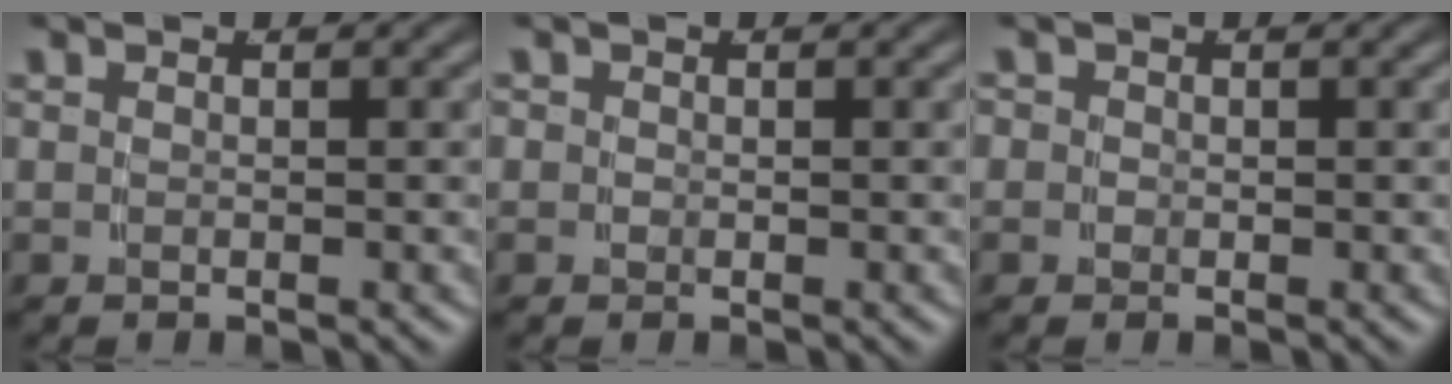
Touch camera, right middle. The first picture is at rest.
{"total": 1.1, "force": [-0.3, 1.1, 0.2], "torque": [-0.011, -0.008, -0.007]}
{"total": 1.7, "force": [-0.4, 1.6, 0.3], "torque": [-0.011, -0.007, -0.011]}